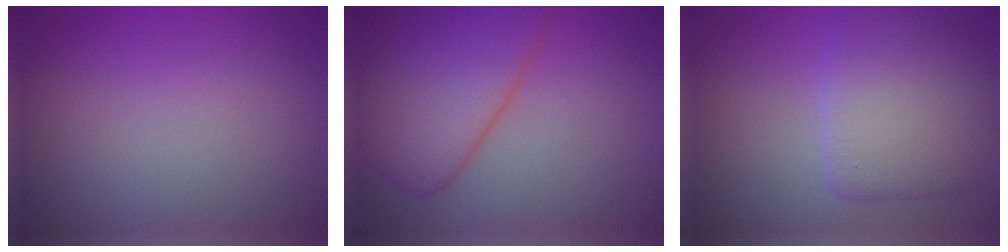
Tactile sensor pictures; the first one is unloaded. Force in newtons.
{"total": 9.0, "press": 9.0, "slide": 0.6}
{"total": 7.2, "press": 7.2, "slide": 0.2}